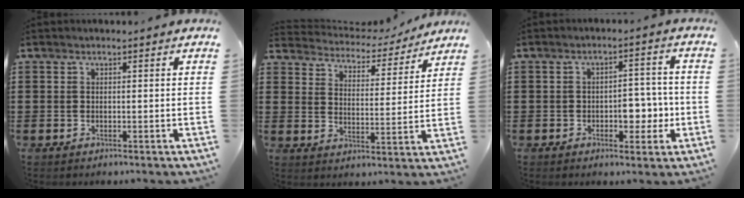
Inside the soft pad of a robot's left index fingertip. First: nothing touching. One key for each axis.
{"total": 4.1, "fx": 4.0, "fy": 0.7, "fz": 0.2, "tx": -0.032, "ty": -0.031, "tz": 0.065}
{"total": 5.2, "fx": -1.4, "fy": 3.1, "fz": 3.9, "tx": -0.047, "ty": -0.002, "tz": -0.032}